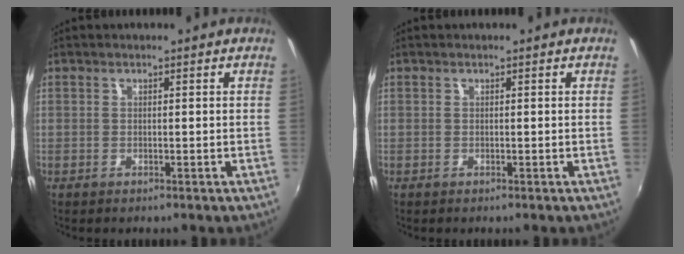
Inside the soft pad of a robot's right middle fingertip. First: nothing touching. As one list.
[{"total": 0.0}]